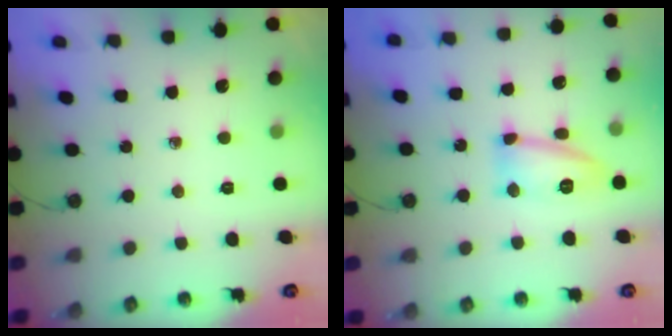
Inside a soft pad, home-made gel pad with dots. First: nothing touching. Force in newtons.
{"total": 12.4, "press": 12.4, "slide": 0.9}